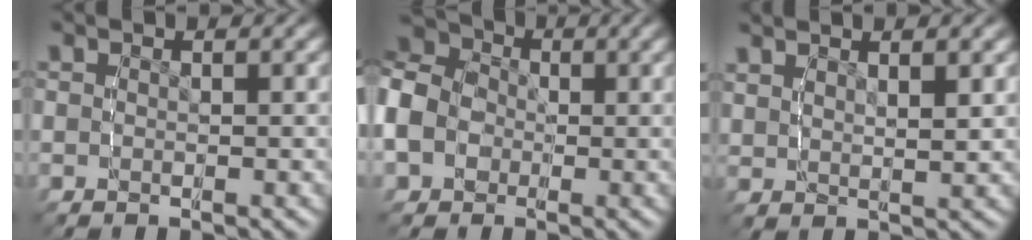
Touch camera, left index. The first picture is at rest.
{"total": 11.1, "force": [1.2, 9.7, 5.4], "torque": [-0.125, 0.002, 0.004]}
{"total": 2.4, "force": [2.1, 0.1, 1.3], "torque": [-0.019, -0.003, 0.045]}